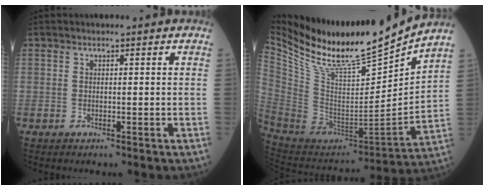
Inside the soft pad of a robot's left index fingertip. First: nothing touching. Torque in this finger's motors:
{"motor_torque": [0.24, -0.51, 0.04, 0.05]}